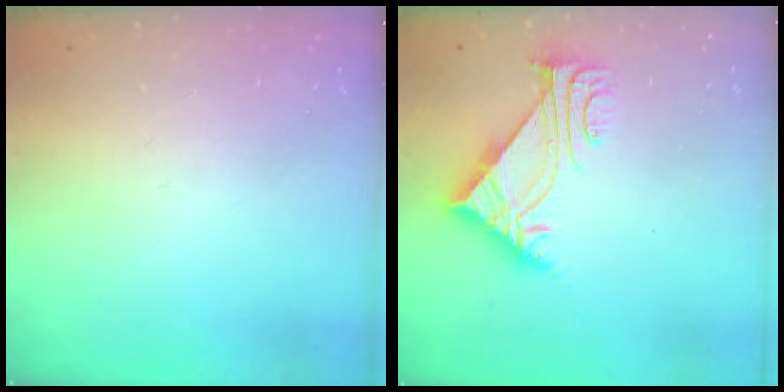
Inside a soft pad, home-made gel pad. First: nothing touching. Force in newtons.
{"total": 6.2, "press": 6.2, "slide": 0.7}